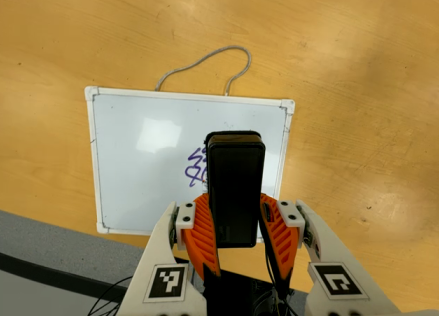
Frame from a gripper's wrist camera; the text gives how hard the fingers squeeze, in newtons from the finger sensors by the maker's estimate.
{"total": 9.4, "left": 7.6, "right": 11.1}